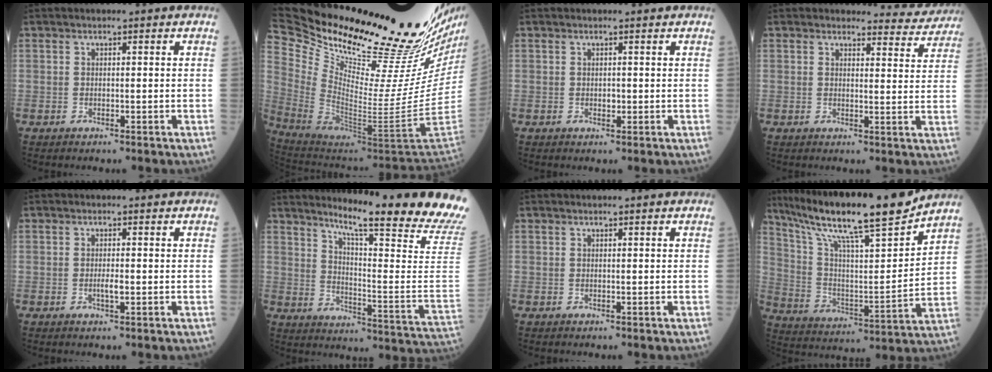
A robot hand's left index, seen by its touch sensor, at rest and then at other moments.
{"total": 36.6, "force": [29.6, 0.1, 21.6], "torque": [-0.336, -0.121, 0.446]}
{"total": 1.0, "force": [0.3, 0.8, 0.5], "torque": [-0.009, 0.003, 0.006]}
{"total": 6.4, "force": [6.3, 1.4, -0.7], "torque": [0.021, -0.018, 0.060]}
{"total": 1.5, "force": [-0.1, 0.5, 1.4], "torque": [-0.029, 0.001, 0.001]}
{"total": 25.7, "force": [22.2, -1.8, 12.8], "torque": [-0.194, -0.133, 0.279]}
{"total": 1.7, "force": [1.5, 0.5, 0.6], "torque": [-0.007, 0.018, 0.023]}
{"total": 21.8, "force": [18.2, 1.3, 12.0], "torque": [-0.213, 0.002, 0.309]}